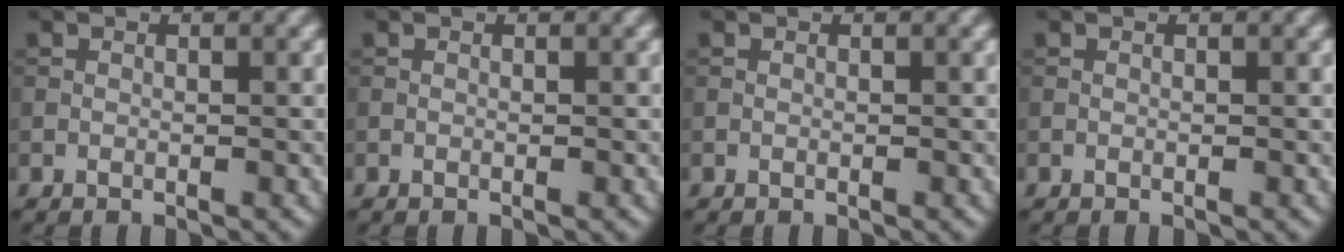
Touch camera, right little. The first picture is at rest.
{"total": 0.0}
{"total": 0.0}
{"total": 0.0}